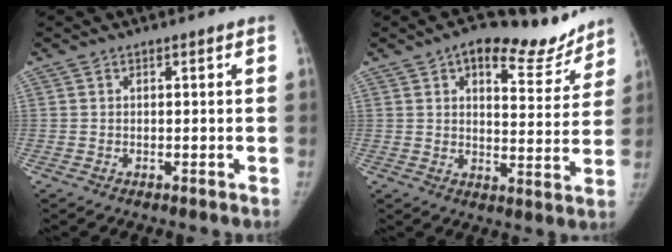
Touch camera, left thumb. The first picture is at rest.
{"total": 13.2, "force": [9.8, 5.8, 6.8], "torque": [-0.046, -0.046, 0.135]}